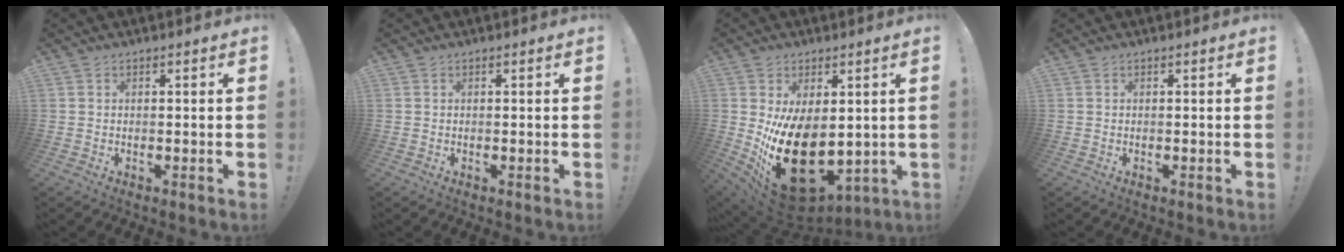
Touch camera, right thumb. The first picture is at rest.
{"total": 0.0}
{"total": 22.6, "force": [-3.0, 14.1, 17.4], "torque": [-0.315, 0.004, -0.024]}
{"total": 0.0}